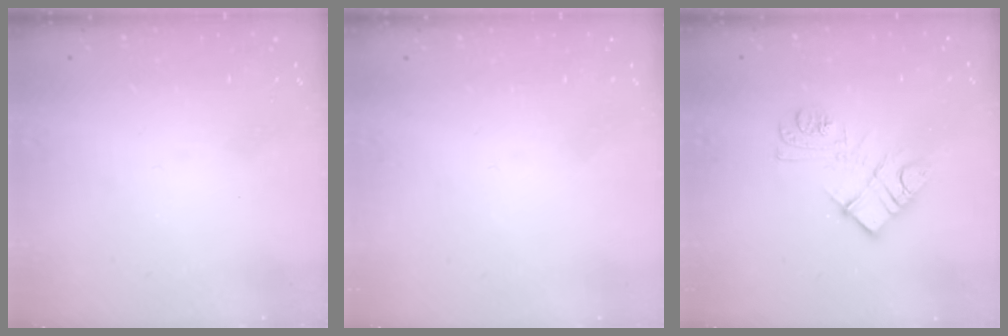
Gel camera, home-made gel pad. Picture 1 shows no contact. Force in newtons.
{"total": 1.8, "press": 1.7, "slide": 0.1}
{"total": 11.1, "press": 11.1, "slide": 0.5}